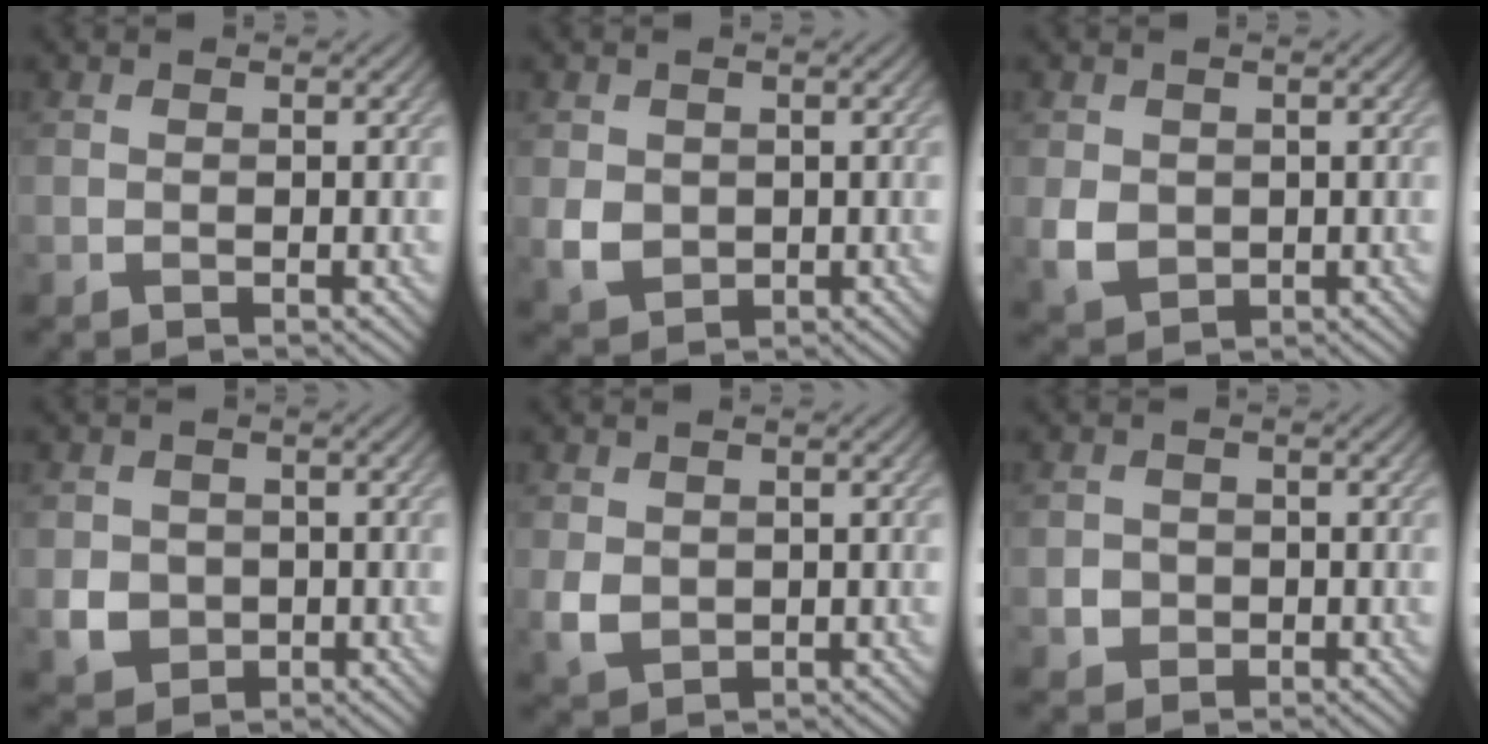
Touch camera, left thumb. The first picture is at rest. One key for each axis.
{"total": 3.3, "fx": 0.2, "fy": 2.9, "fz": 1.5, "tx": -0.040, "ty": -0.008, "tz": 0.008}
{"total": 3.5, "fx": 0.1, "fy": 3.0, "fz": 1.8, "tx": -0.048, "ty": -0.008, "tz": 0.007}
{"total": 3.6, "fx": -0.6, "fy": 3.3, "fz": 1.3, "tx": -0.032, "ty": -0.009, "tz": -0.012}
{"total": 3.2, "fx": 0.3, "fy": 2.7, "fz": 1.7, "tx": -0.046, "ty": -0.006, "tz": 0.010}
{"total": 2.2, "fx": -0.5, "fy": 2.1, "fz": 0.5, "tx": -0.006, "ty": -0.006, "tz": -0.012}